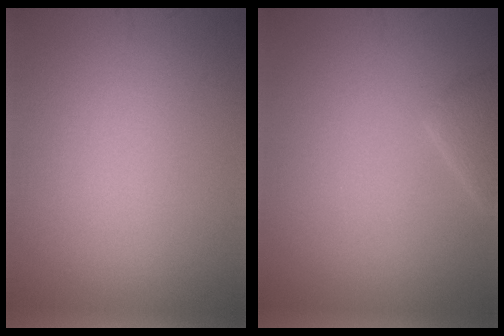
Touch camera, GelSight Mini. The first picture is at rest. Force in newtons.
{"total": 1.7, "press": 1.7, "slide": 0.1}